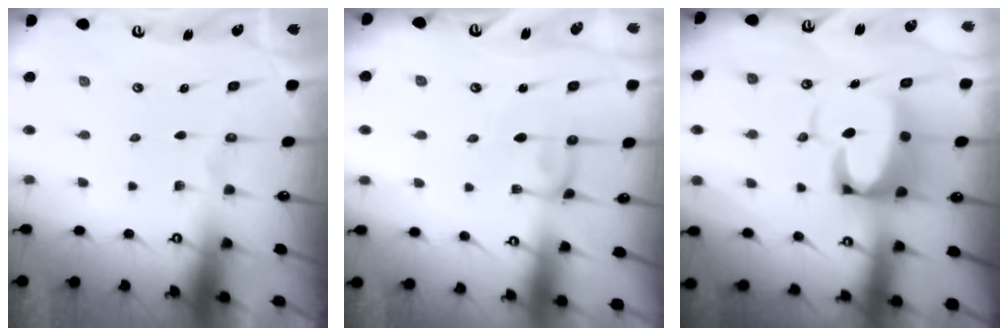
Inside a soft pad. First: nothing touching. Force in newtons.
{"total": 2.4, "press": 2.4, "slide": 0.1}
{"total": 9.3, "press": 9.3, "slide": 1.2}